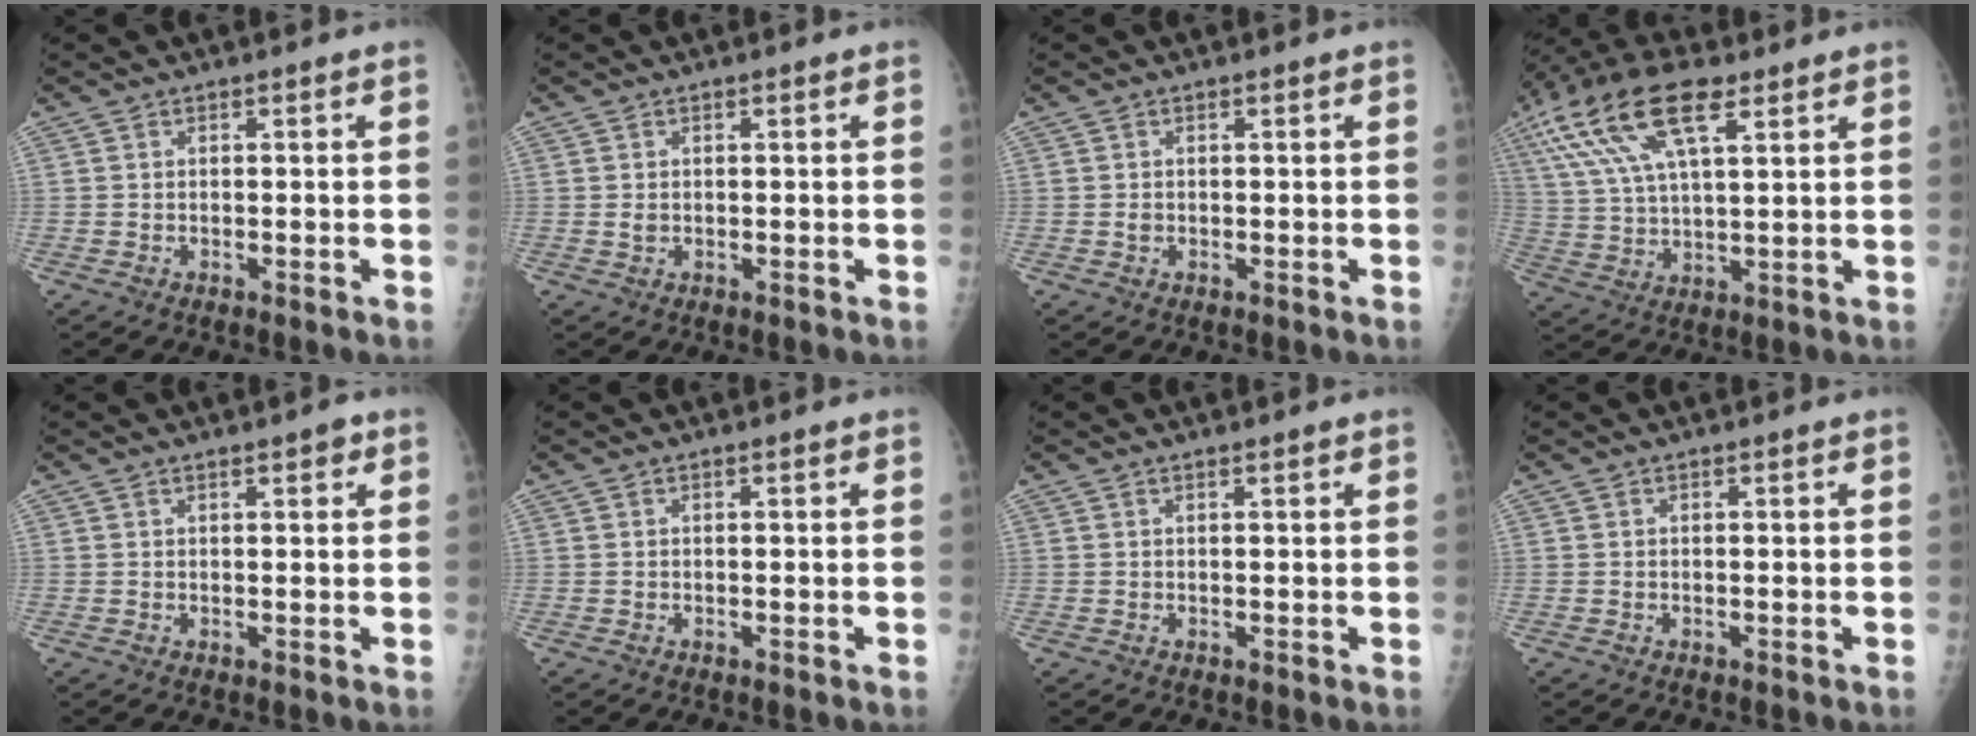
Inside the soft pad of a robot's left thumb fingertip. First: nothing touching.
{"total": 1.0, "force": [0.1, 0.8, 0.6], "torque": [-0.008, 0.000, 0.005]}
{"total": 0.7, "force": [0.0, 0.6, 0.3], "torque": [-0.003, 0.001, 0.001]}
{"total": 18.0, "force": [9.1, 7.3, 13.8], "torque": [-0.283, 0.006, 0.170]}
{"total": 1.8, "force": [1.1, 0.6, 1.3], "torque": [-0.014, -0.003, 0.014]}
{"total": 0.0}
{"total": 0.5, "force": [0.4, 0.0, 0.3], "torque": [-0.005, -0.002, 0.008]}
{"total": 0.0}